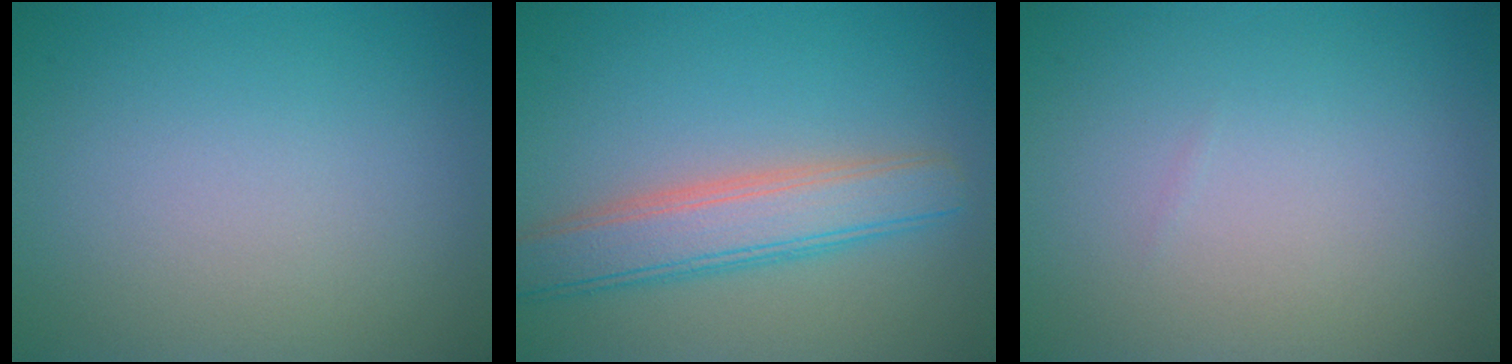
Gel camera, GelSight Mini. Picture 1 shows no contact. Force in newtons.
{"total": 5.1, "press": 5.1, "slide": 0.2}
{"total": 0.0}